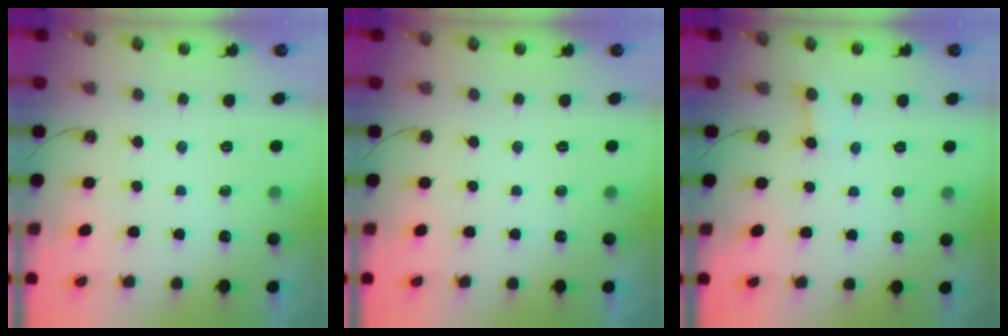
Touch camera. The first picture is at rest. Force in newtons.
{"total": 0.0}
{"total": 2.5, "press": 2.5, "slide": 0.1}